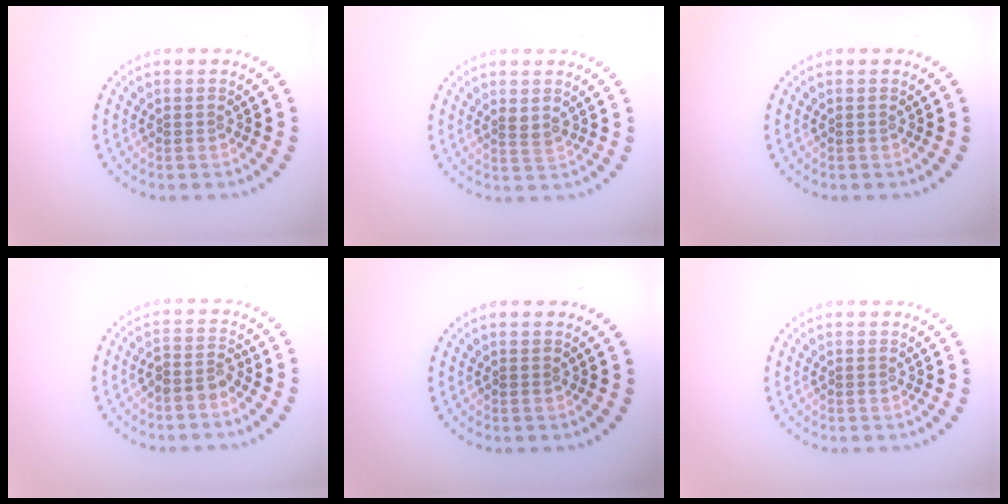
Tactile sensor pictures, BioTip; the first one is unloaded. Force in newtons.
{"total": 1.0, "press": 0.8, "slide": 0.6}
{"total": 0.0}
{"total": 2.0, "press": 1.7, "slide": 1.0}
{"total": 0.0}
{"total": 0.0}